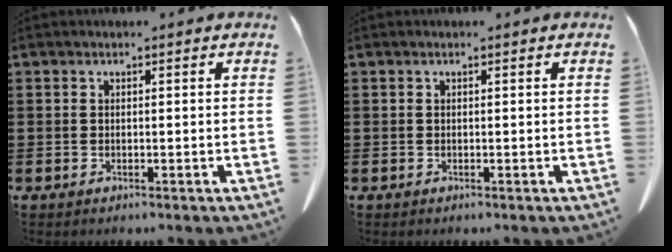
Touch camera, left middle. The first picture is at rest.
{"total": 0.0}